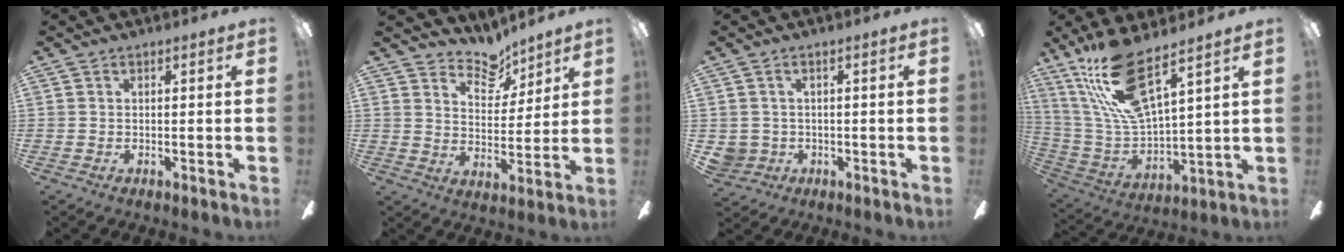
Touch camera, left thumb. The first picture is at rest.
{"total": 8.1, "force": [7.1, 3.4, 2.1], "torque": [-0.027, -0.048, 0.128]}
{"total": 3.2, "force": [-0.1, 3.1, 0.4], "torque": [-0.021, 0.004, -0.001]}
{"total": 18.1, "force": [12.0, 5.3, 12.5], "torque": [-0.271, -0.059, 0.210]}